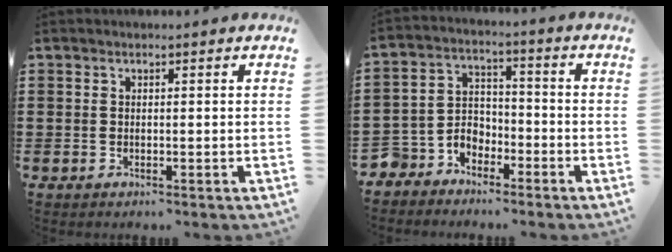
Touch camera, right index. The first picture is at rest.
{"total": 4.7, "force": [-3.9, 2.6, 0.1], "torque": [-0.021, 0.001, -0.084]}